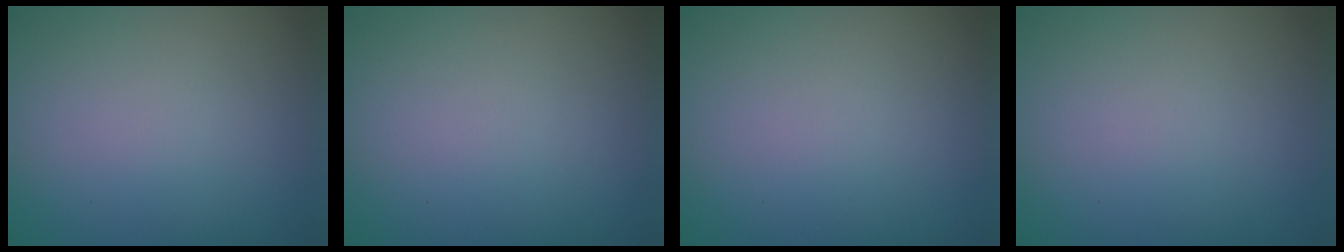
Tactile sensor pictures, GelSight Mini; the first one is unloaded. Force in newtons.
{"total": 0.0}
{"total": 0.0}
{"total": 0.0}